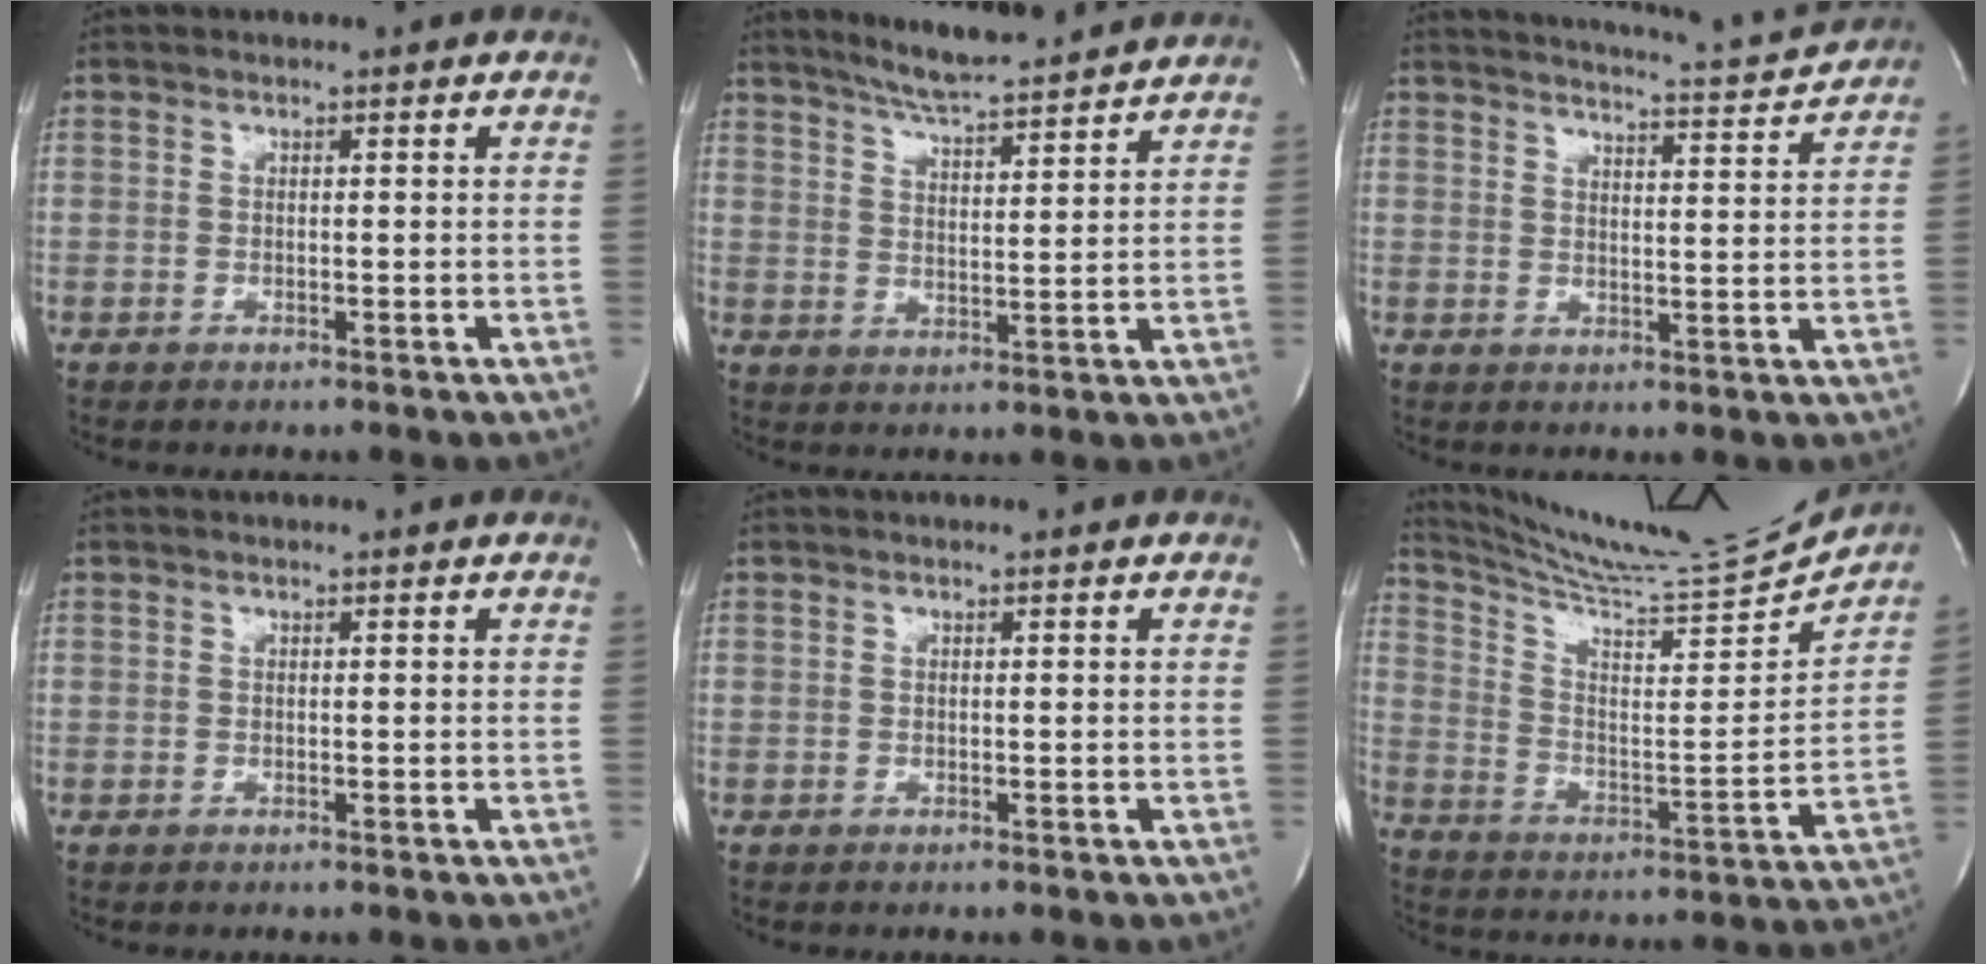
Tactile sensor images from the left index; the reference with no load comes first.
{"total": 11.3, "force": [10.4, 0.3, 4.5], "torque": [-0.081, 0.009, 0.157]}
{"total": 10.2, "force": [10.0, -1.4, 1.7], "torque": [-0.039, -0.034, 0.130]}
{"total": 0.0}
{"total": 0.0}
{"total": 18.6, "force": [17.9, -1.3, 4.9], "torque": [-0.102, -0.077, 0.275]}